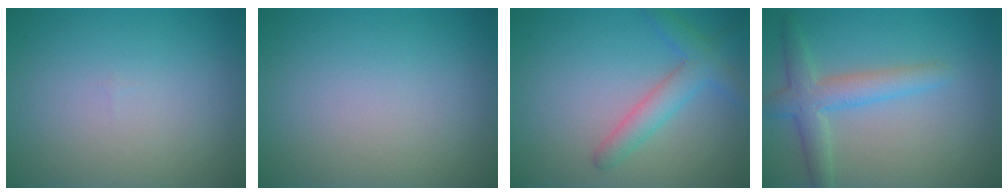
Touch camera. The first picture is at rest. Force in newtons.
{"total": 0.0}
{"total": 2.2, "press": 2.2, "slide": 0.2}
{"total": 3.7, "press": 3.7, "slide": 0.1}